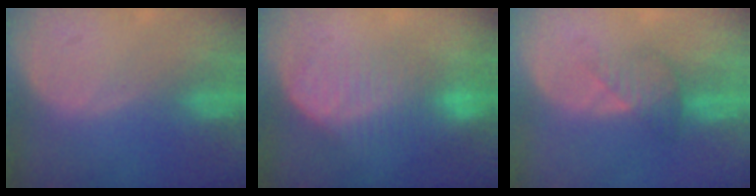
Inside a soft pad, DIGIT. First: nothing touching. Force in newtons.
{"total": 6.9, "press": 6.8, "slide": 1.4}
{"total": 3.3, "press": 3.3, "slide": 0.2}